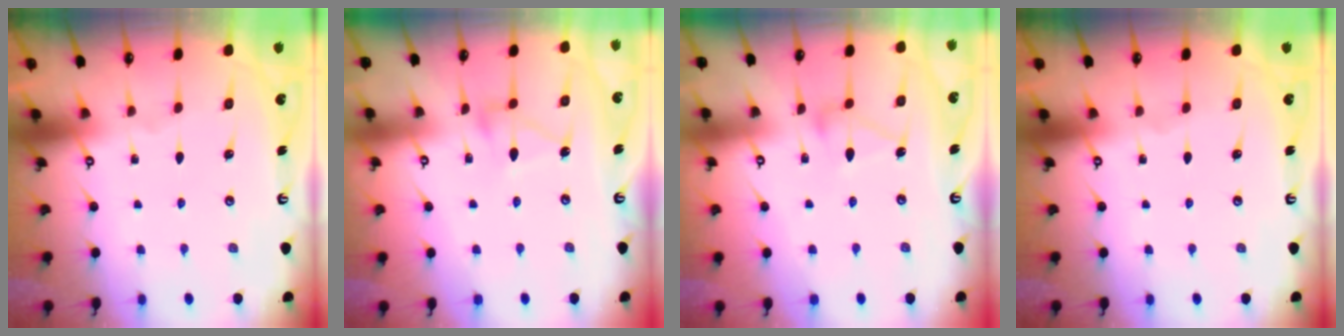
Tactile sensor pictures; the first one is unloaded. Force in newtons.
{"total": 5.3, "press": 5.2, "slide": 0.4}
{"total": 7.6, "press": 7.6, "slide": 0.3}
{"total": 0.0}